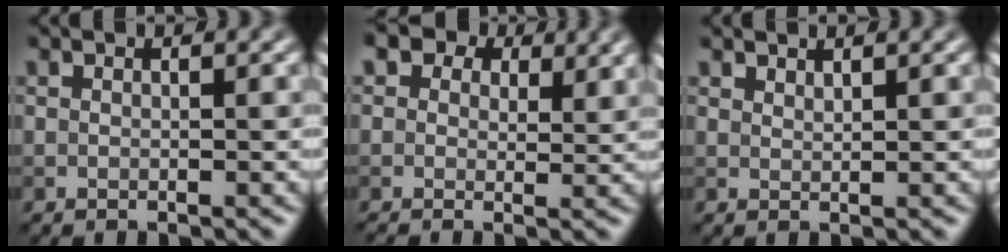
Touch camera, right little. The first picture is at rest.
{"total": 5.7, "force": [2.5, 4.0, 3.2], "torque": [-0.042, 0.009, 0.015]}
{"total": 0.9, "force": [0.9, 0.1, 0.2], "torque": [0.001, -0.002, 0.018]}